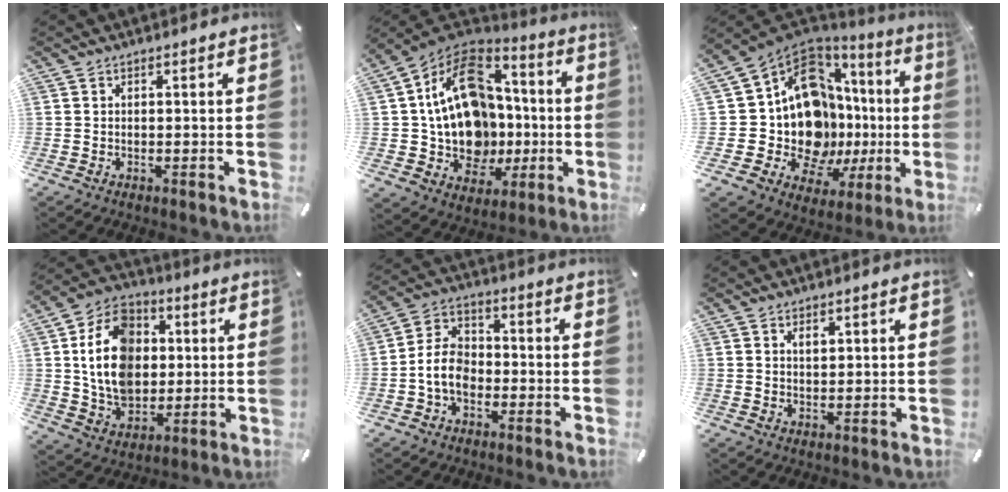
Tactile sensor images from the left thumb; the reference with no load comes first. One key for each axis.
{"total": 20.3, "fx": 0.8, "fy": 16.4, "fz": 11.8, "tx": -0.233, "ty": -0.010, "tz": 0.024}
{"total": 20.0, "fx": -0.7, "fy": 14.0, "fz": 14.3, "tx": -0.281, "ty": -0.068, "tz": 0.015}
{"total": 16.6, "fx": 1.6, "fy": 13.3, "fz": 9.8, "tx": -0.200, "ty": 0.015, "tz": 0.033}
{"total": 8.2, "fx": -2.7, "fy": 5.9, "fz": 5.0, "tx": -0.118, "ty": 0.016, "tz": -0.053}
{"total": 1.9, "fx": 1.1, "fy": 1.2, "fz": 1.1, "tx": -0.007, "ty": -0.005, "tz": 0.016}